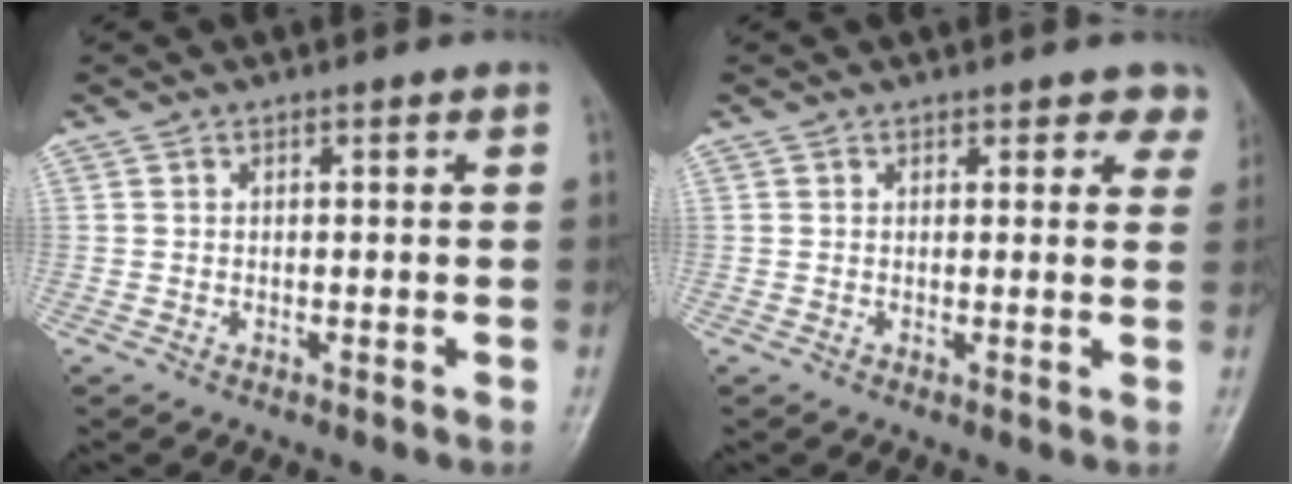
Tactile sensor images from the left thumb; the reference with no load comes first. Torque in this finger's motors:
{"motor_torque": [0.01, 0.06, -0.18, 0.03, 0.05]}